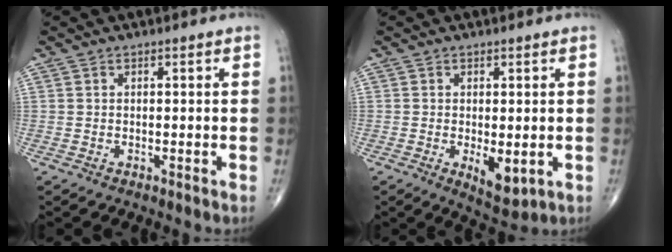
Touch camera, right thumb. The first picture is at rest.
{"total": 5.5, "force": [-1.1, 2.5, 4.8], "torque": [-0.059, -0.014, -0.008]}